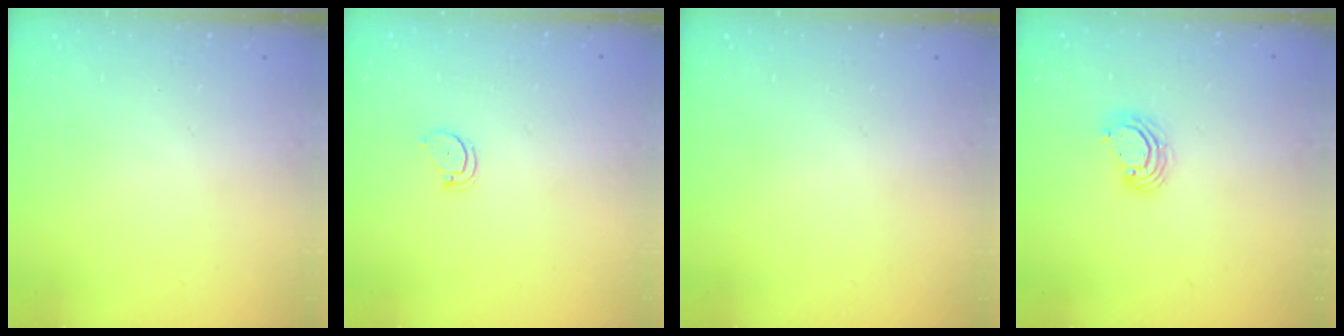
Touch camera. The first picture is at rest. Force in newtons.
{"total": 2.4, "press": 2.4, "slide": 0.2}
{"total": 0.0}
{"total": 6.1, "press": 6.1, "slide": 0.5}